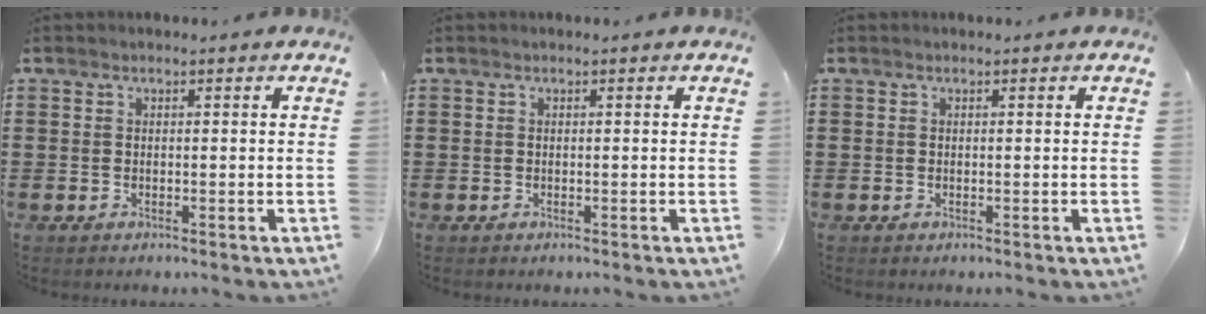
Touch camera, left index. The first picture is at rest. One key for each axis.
{"total": 0.0}
{"total": 0.0}